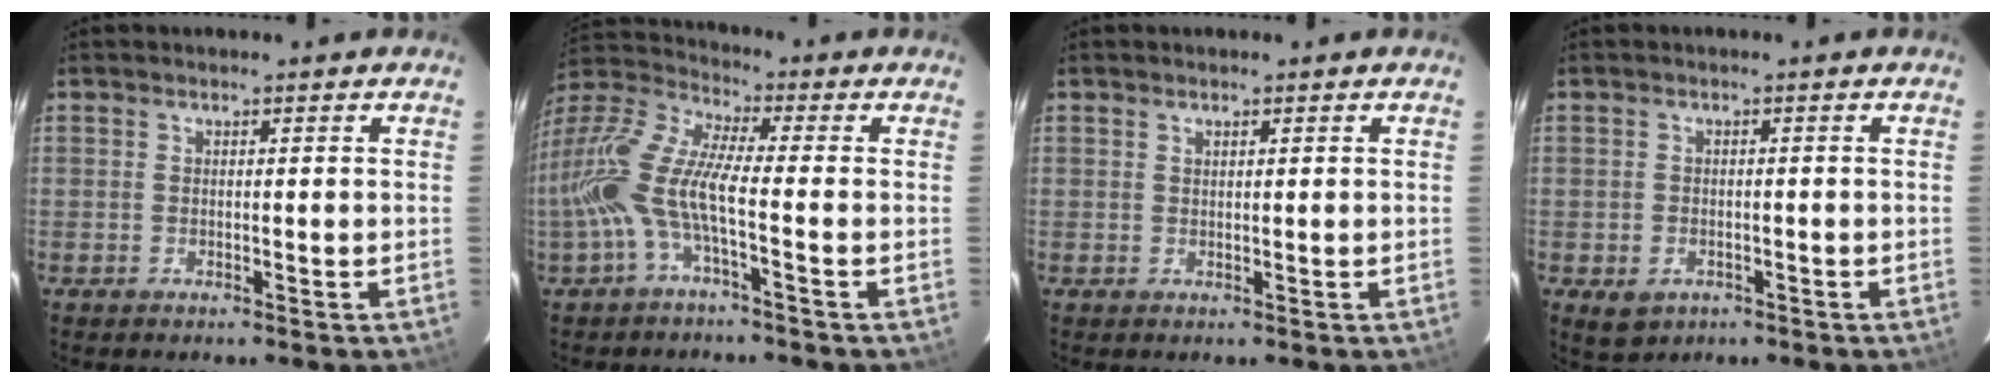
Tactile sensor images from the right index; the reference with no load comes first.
{"total": 13.8, "force": [-3.3, 3.1, 13.1], "torque": [-0.266, 0.001, -0.073]}
{"total": 0.6, "force": [0.5, 0.3, 0.3], "torque": [-0.005, 0.002, 0.009]}
{"total": 4.0, "force": [-1.7, 3.1, 1.8], "torque": [-0.038, -0.004, -0.017]}